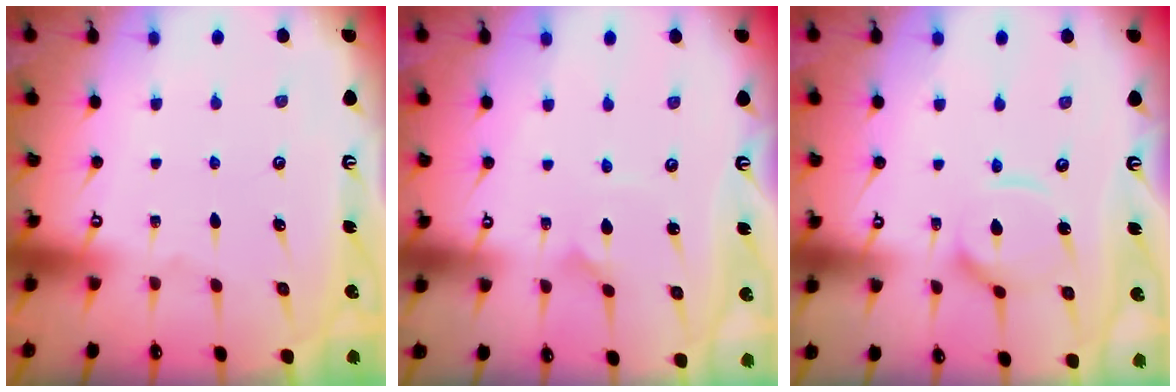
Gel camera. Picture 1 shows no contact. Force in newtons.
{"total": 1.5, "press": 1.5, "slide": 0.1}
{"total": 9.7, "press": 9.7, "slide": 1.0}